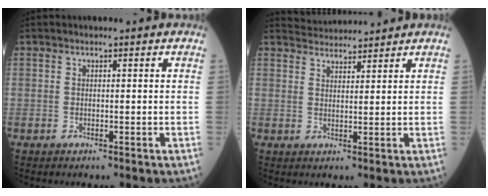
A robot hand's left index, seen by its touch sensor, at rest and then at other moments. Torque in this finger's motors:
{"motor_torque": [-0.26, -0.38, 0.00, -0.02]}